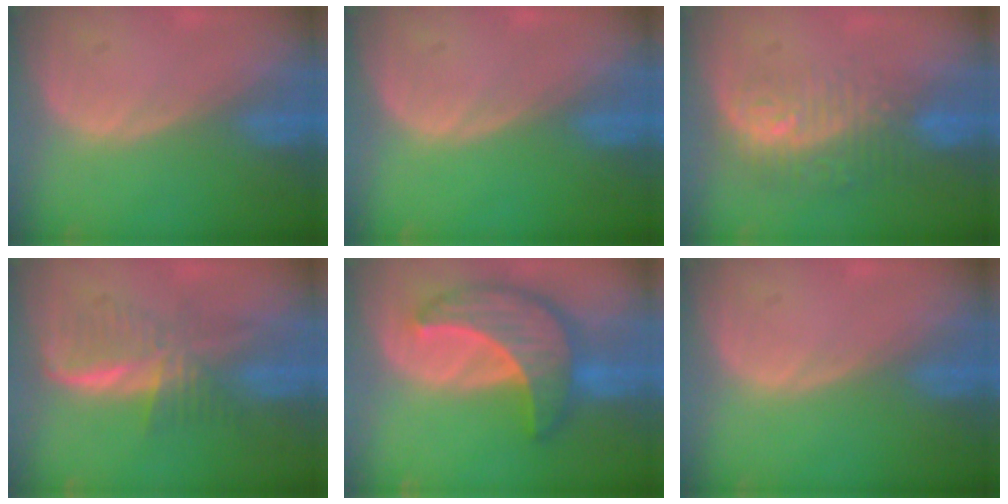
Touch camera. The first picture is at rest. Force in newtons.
{"total": 0.0}
{"total": 9.7, "press": 8.0, "slide": 5.5}
{"total": 5.9, "press": 5.9, "slide": 0.8}
{"total": 9.9, "press": 9.8, "slide": 0.6}
{"total": 0.0}